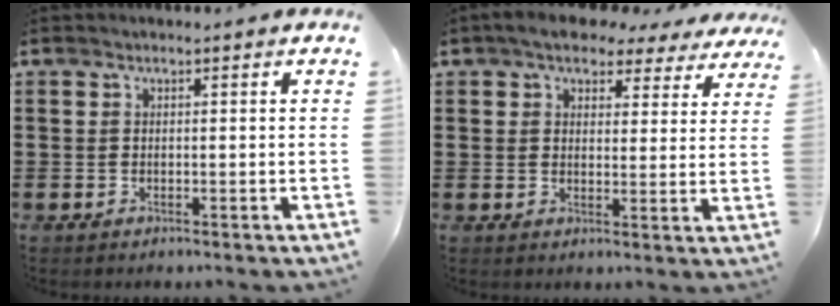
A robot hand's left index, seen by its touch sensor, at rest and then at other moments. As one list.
[{"total": 5.2, "force": [4.6, 2.1, 1.6], "torque": [-0.045, -0.011, 0.081]}]